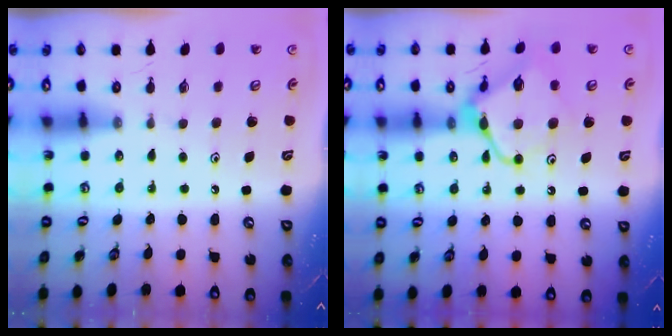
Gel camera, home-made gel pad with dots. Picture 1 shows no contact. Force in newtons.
{"total": 11.6, "press": 11.6, "slide": 0.3}